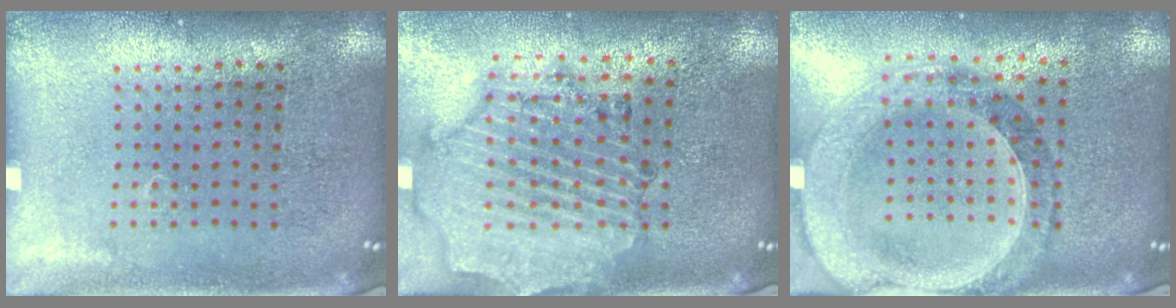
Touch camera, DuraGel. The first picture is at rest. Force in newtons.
{"total": 1.7, "press": 1.7, "slide": 0.3}
{"total": 1.4, "press": 1.4, "slide": 0.3}